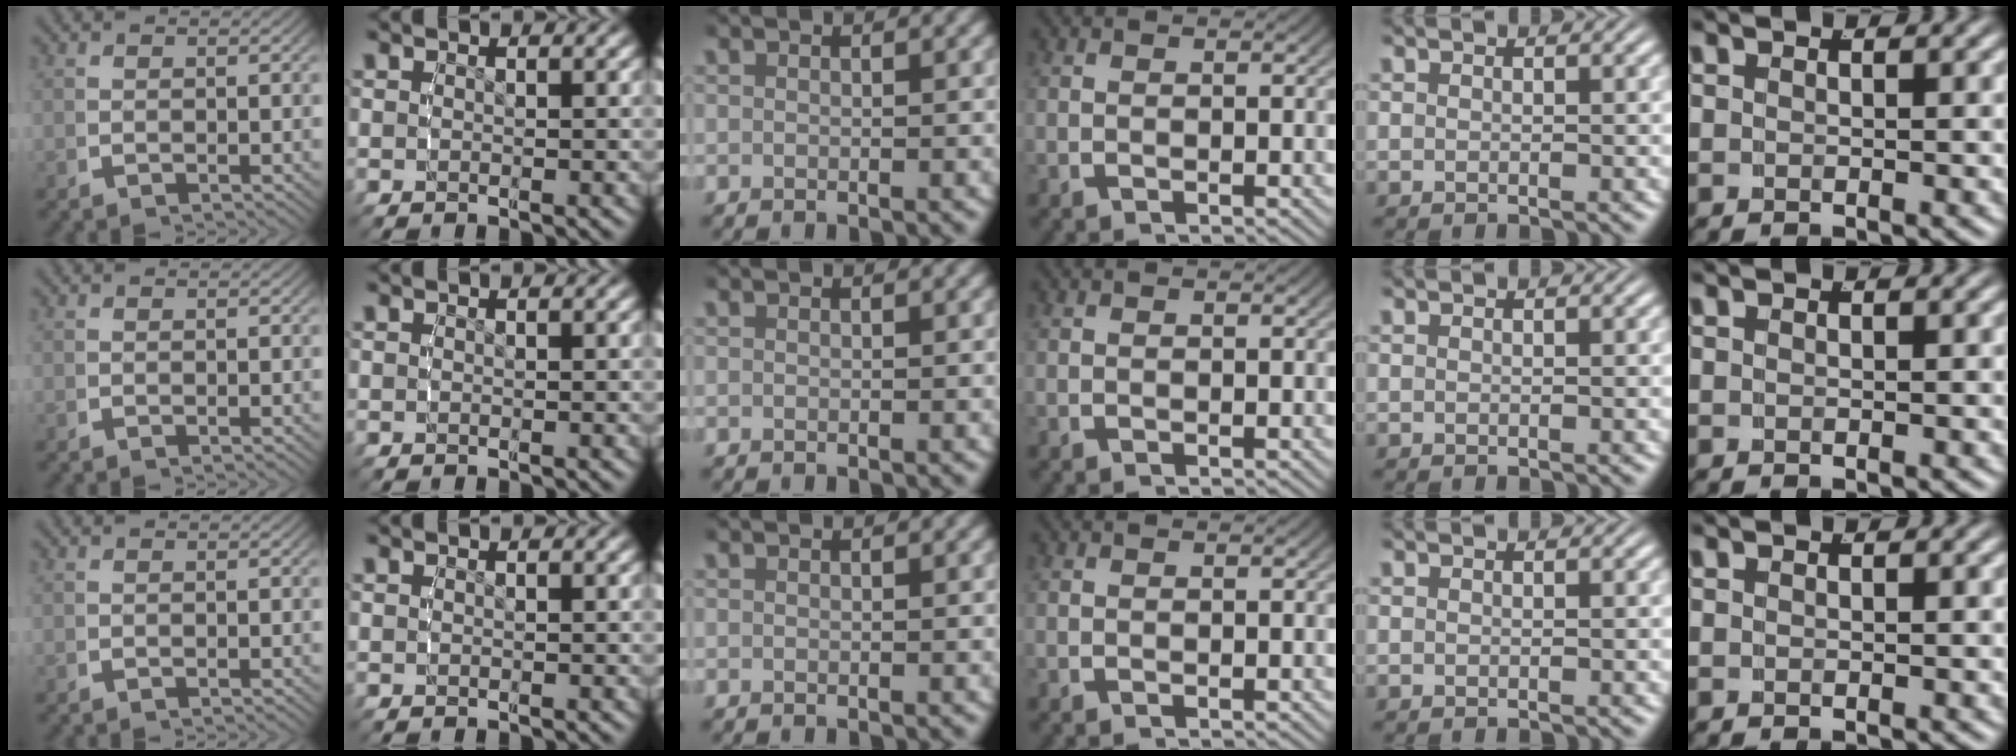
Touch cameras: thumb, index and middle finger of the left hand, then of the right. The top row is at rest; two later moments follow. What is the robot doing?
{"motion": "reach", "object": "paper"}